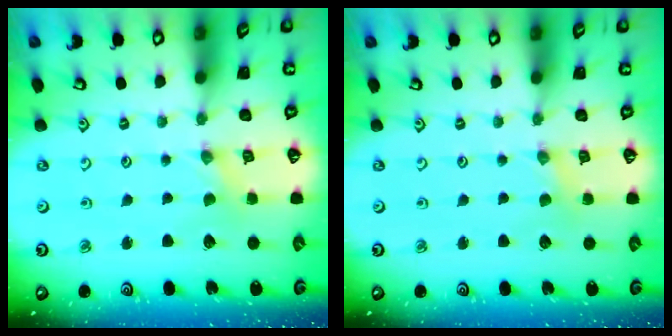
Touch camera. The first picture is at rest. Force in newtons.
{"total": 1.2, "press": 1.2, "slide": 0.3}